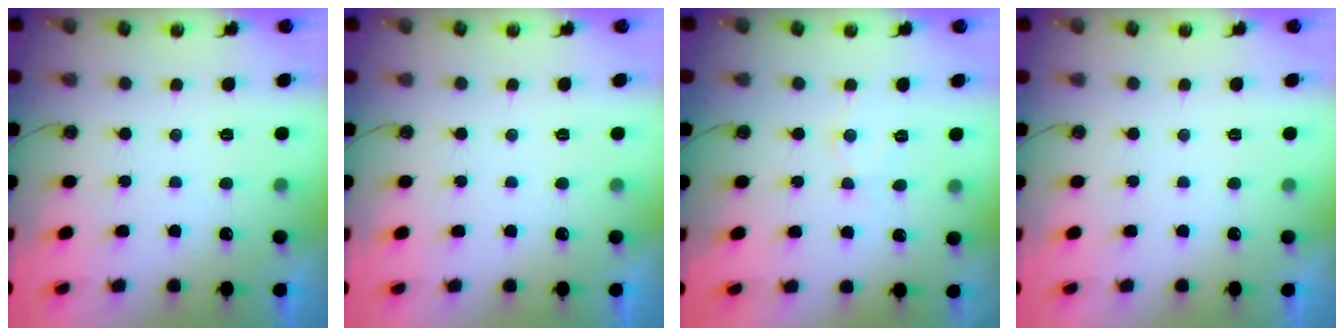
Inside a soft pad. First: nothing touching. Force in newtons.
{"total": 0.0}
{"total": 6.5, "press": 6.5, "slide": 0.2}
{"total": 0.0}